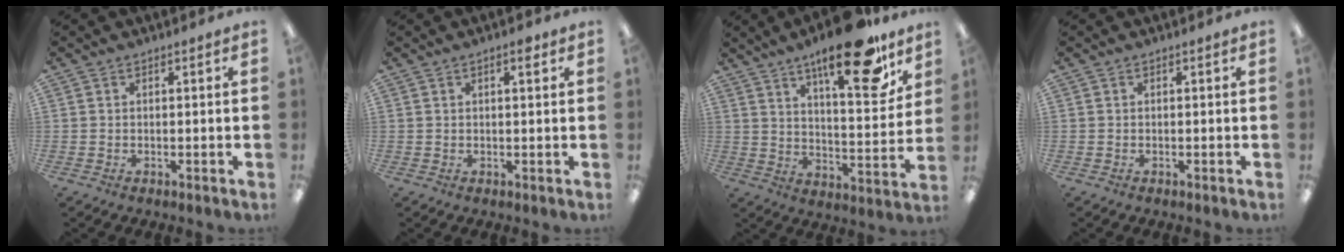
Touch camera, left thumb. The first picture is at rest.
{"total": 2.4, "force": [1.3, 0.7, 1.9], "torque": [-0.023, -0.003, 0.019]}
{"total": 20.6, "force": [14.1, 5.9, 13.9], "torque": [-0.199, -0.085, 0.221]}
{"total": 0.0}